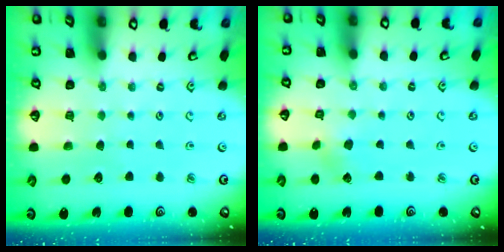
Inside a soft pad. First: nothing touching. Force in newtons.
{"total": 2.2, "press": 2.2, "slide": 0.3}